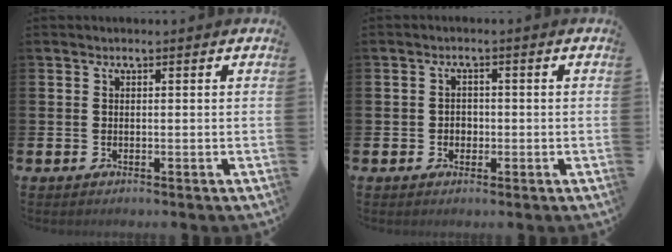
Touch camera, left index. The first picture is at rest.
{"total": 1.7, "force": [-0.3, 1.6, 0.6], "torque": [-0.003, 0.002, -0.011]}